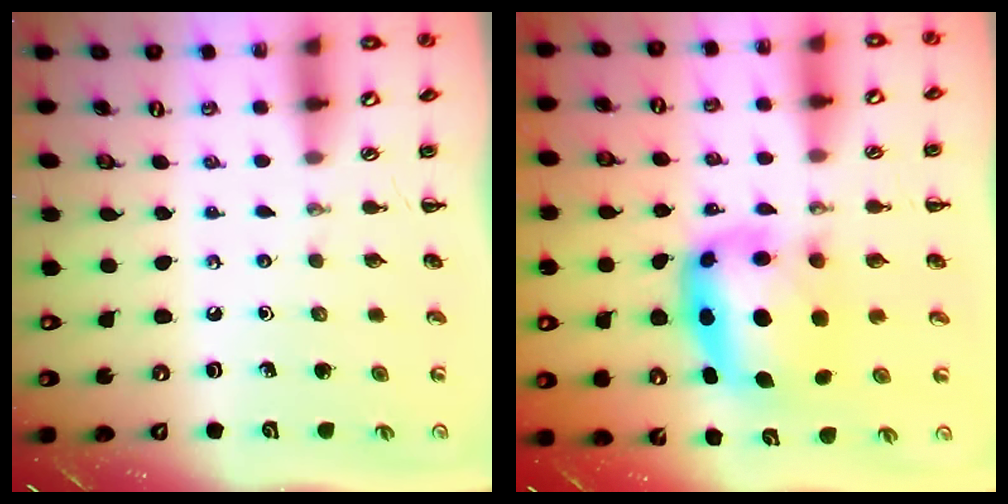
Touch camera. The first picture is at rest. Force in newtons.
{"total": 6.6, "press": 6.4, "slide": 1.7}